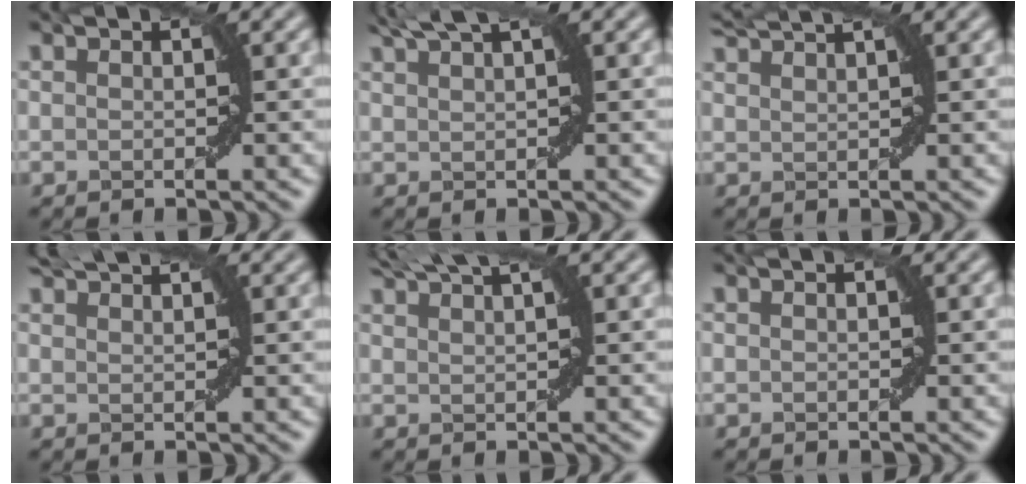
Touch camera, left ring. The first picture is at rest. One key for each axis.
{"total": 3.1, "fx": 2.3, "fy": 0.4, "fz": 1.9, "tx": -0.026, "ty": 0.008, "tz": 0.039}
{"total": 2.8, "fx": 2.5, "fy": 0.2, "fz": 1.3, "tx": -0.013, "ty": 0.009, "tz": 0.038}
{"total": 2.7, "fx": 2.4, "fy": 0.3, "fz": 1.2, "tx": -0.011, "ty": 0.007, "tz": 0.039}
{"total": 4.1, "fx": 3.3, "fy": 0.5, "fz": 2.4, "tx": -0.033, "ty": 0.014, "tz": 0.049}
{"total": 0.0}